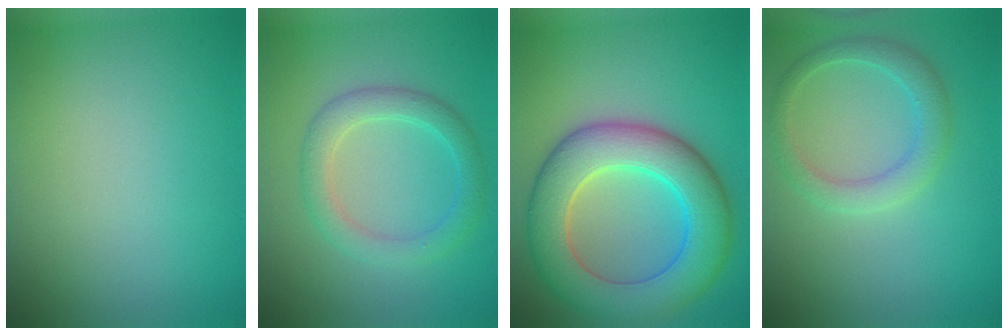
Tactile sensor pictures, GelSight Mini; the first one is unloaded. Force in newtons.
{"total": 3.2, "press": 3.2, "slide": 0.0}
{"total": 9.3, "press": 9.3, "slide": 0.4}
{"total": 2.9, "press": 2.9, "slide": 0.1}